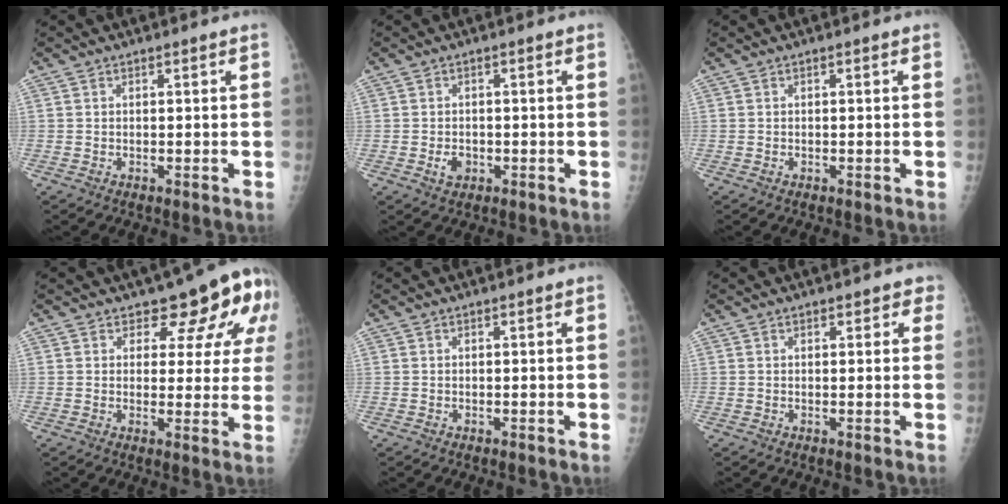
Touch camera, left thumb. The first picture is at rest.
{"total": 2.6, "force": [-0.9, 2.0, 1.5], "torque": [-0.018, 0.003, -0.010]}
{"total": 0.0}
{"total": 10.3, "force": [6.8, 5.6, 5.3], "torque": [-0.020, -0.034, 0.068]}
{"total": 0.0}
{"total": 2.2, "force": [1.5, 1.4, 0.9], "torque": [0.019, -0.003, 0.010]}